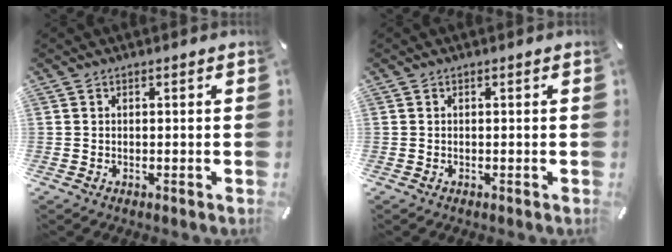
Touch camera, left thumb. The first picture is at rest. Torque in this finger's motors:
{"motor_torque": [-0.09, 0.08, -0.07, 0.00, 0.00]}